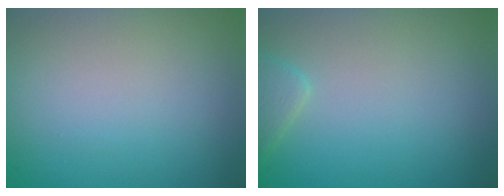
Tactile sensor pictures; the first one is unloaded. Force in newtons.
{"total": 1.6, "press": 1.6, "slide": 0.1}